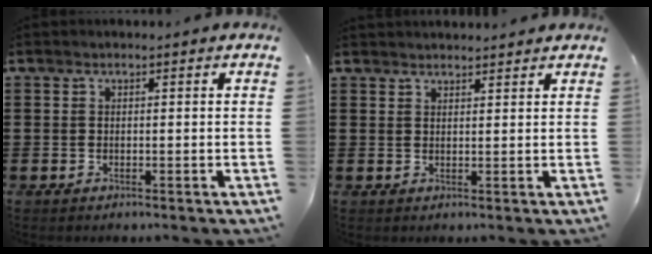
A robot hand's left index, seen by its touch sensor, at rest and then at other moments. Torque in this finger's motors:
{"motor_torque": [0.74, -0.53, 0.44, 0.03]}